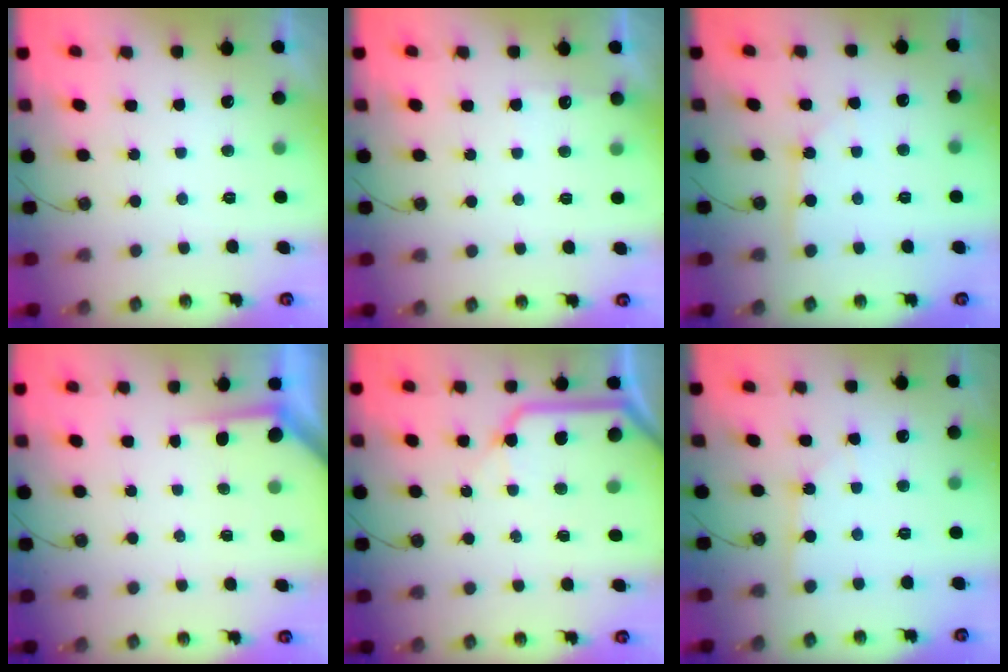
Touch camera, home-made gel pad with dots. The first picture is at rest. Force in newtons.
{"total": 3.8, "press": 3.8, "slide": 0.5}
{"total": 1.8, "press": 1.8, "slide": 0.2}
{"total": 2.2, "press": 2.2, "slide": 0.3}
{"total": 10.8, "press": 10.7, "slide": 1.3}
{"total": 2.4, "press": 2.4, "slide": 0.2}